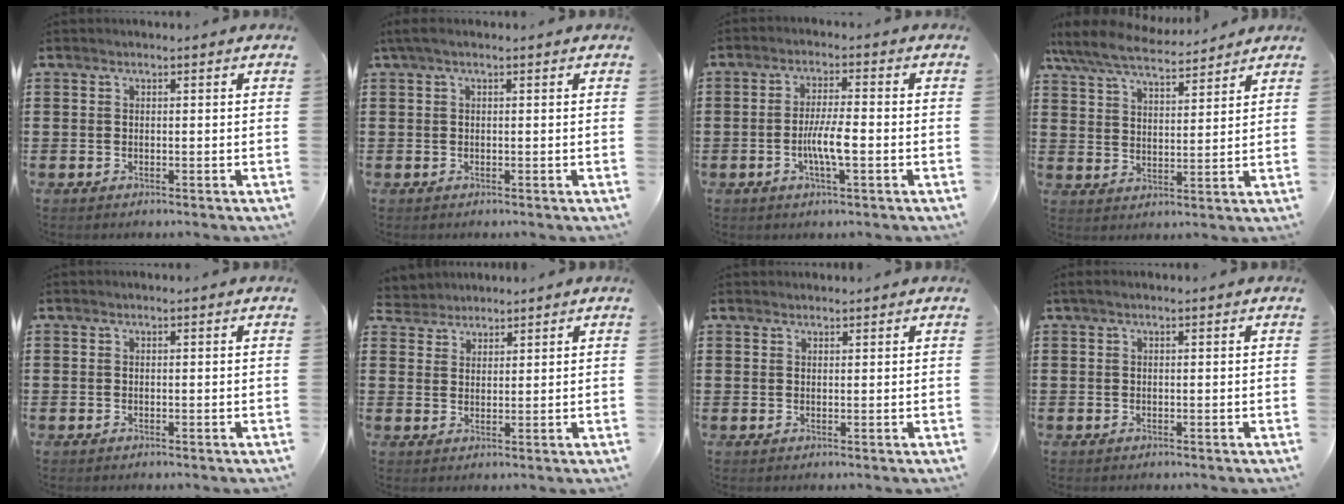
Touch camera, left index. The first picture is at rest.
{"total": 1.2, "force": [0.0, 0.2, 1.1], "torque": [-0.021, -0.001, 0.001]}
{"total": 5.7, "force": [-1.4, 1.1, 5.5], "torque": [-0.106, 0.000, -0.030]}
{"total": 7.4, "force": [6.7, 1.3, 2.9], "torque": [-0.082, -0.027, 0.120]}
{"total": 0.0}
{"total": 2.8, "force": [2.6, 1.0, -0.5], "torque": [-0.003, -0.001, 0.051]}
{"total": 1.0, "force": [1.0, 0.2, 0.1], "torque": [-0.004, 0.000, 0.020]}
{"total": 0.7, "force": [0.2, 0.0, 0.6], "torque": [-0.011, -0.001, 0.004]}